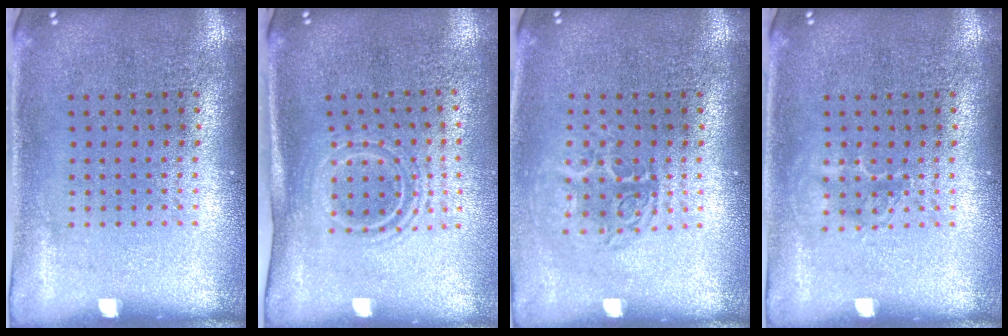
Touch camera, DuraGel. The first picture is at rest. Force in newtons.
{"total": 1.6, "press": 1.2, "slide": 1.1}
{"total": 1.5, "press": 1.2, "slide": 0.8}
{"total": 1.2, "press": 1.2, "slide": 0.2}